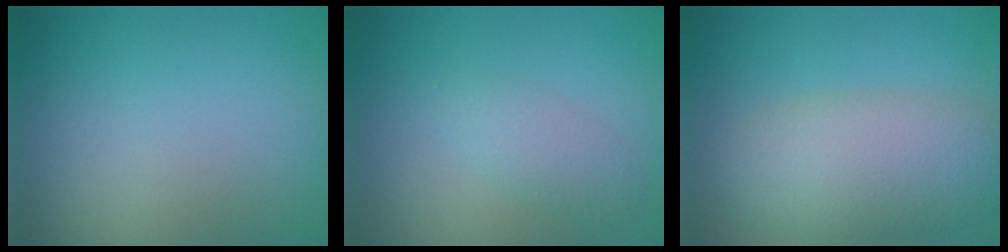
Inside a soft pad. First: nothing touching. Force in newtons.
{"total": 2.0, "press": 2.0, "slide": 0.1}
{"total": 6.6, "press": 6.6, "slide": 0.4}